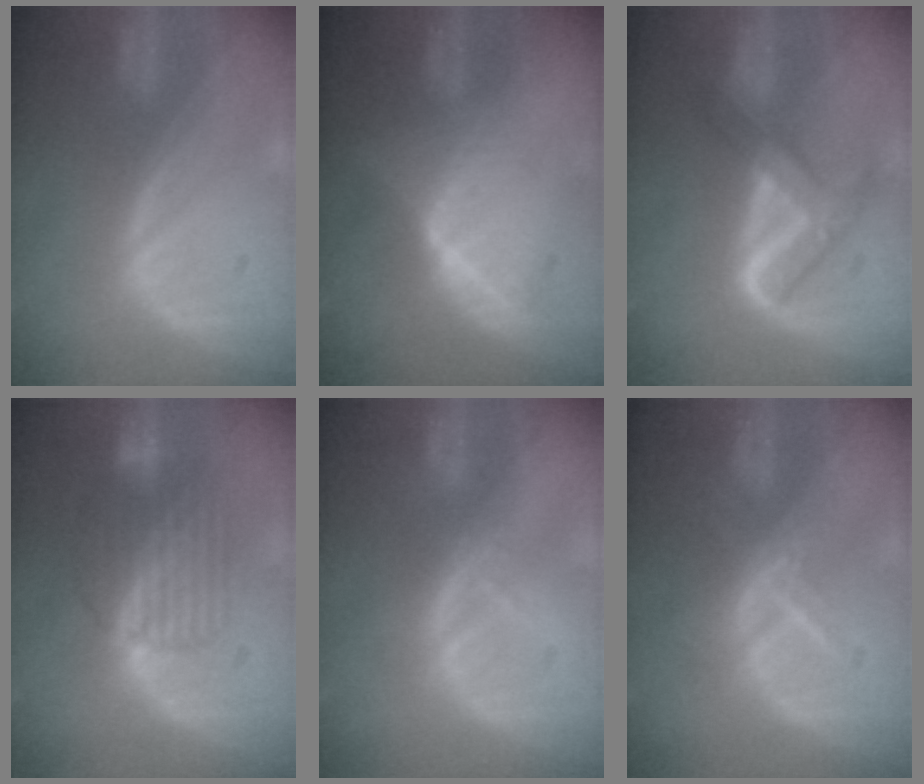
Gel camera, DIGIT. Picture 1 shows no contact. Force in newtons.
{"total": 6.5, "press": 5.9, "slide": 2.6}
{"total": 5.9, "press": 5.9, "slide": 0.2}
{"total": 8.0, "press": 7.6, "slide": 2.7}
{"total": 2.1, "press": 1.9, "slide": 0.9}
{"total": 5.7, "press": 5.0, "slide": 2.7}